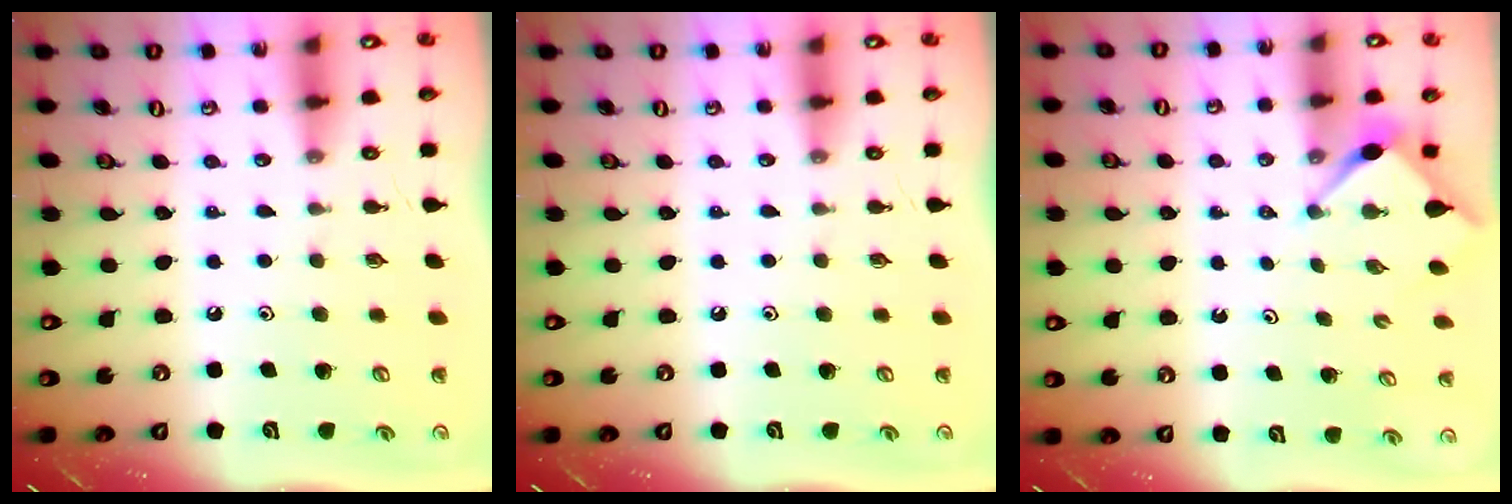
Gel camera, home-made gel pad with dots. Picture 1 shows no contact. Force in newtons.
{"total": 0.0}
{"total": 2.9, "press": 2.9, "slide": 0.3}